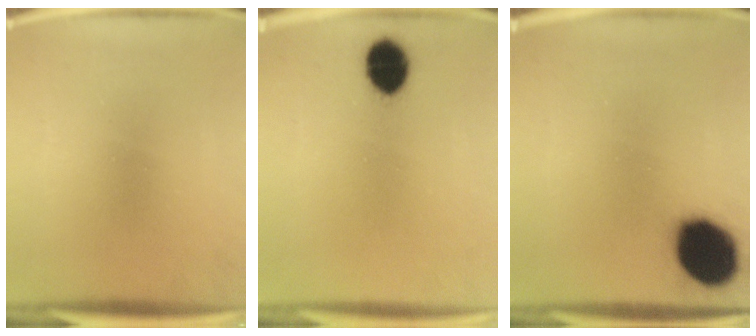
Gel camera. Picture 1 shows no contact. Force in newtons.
{"total": 8.4}
{"total": 17.4}